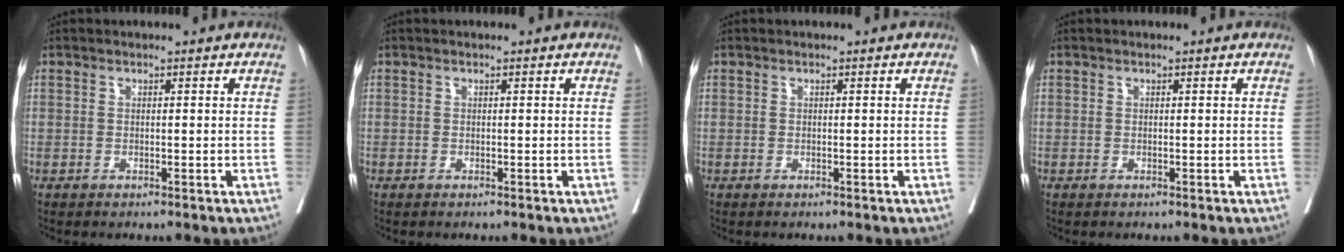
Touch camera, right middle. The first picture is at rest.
{"total": 0.0}
{"total": 0.0}
{"total": 0.0}